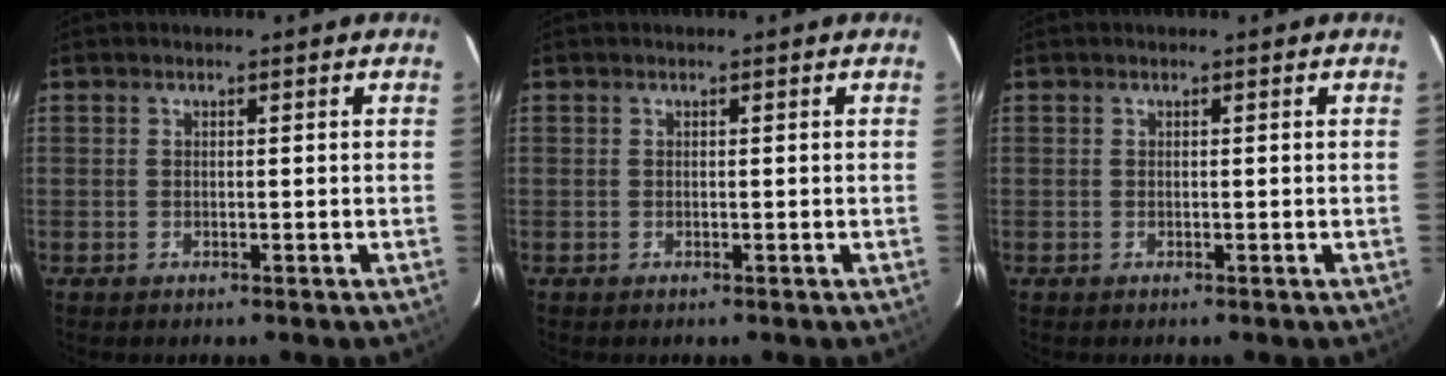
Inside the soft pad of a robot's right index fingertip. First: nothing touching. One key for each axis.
{"total": 0.0}
{"total": 0.0}